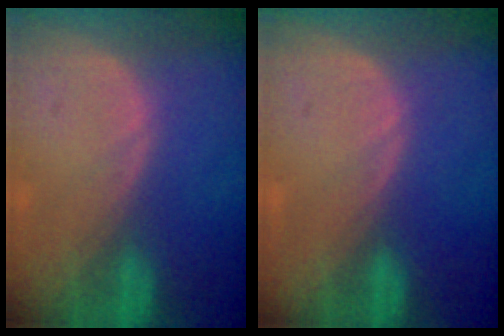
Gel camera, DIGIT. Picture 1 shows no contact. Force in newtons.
{"total": 0.0}